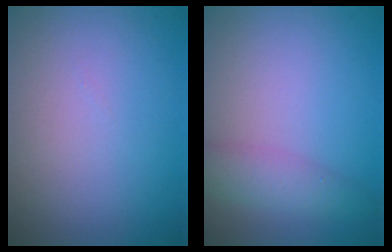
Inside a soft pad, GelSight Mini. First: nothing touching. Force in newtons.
{"total": 2.8, "press": 2.8, "slide": 0.1}